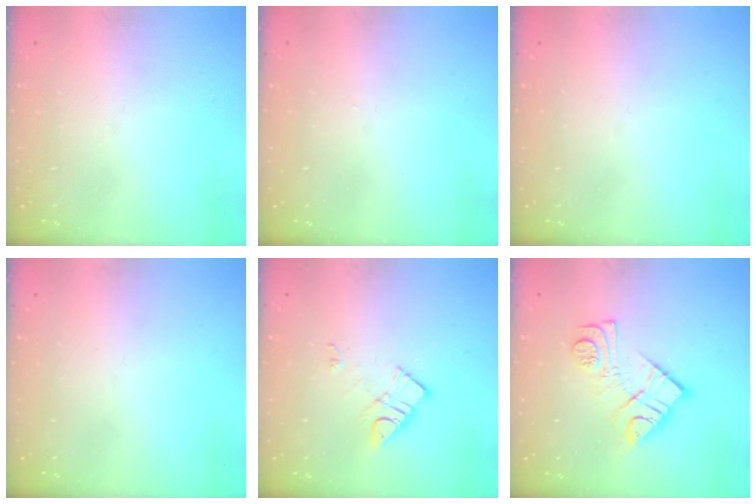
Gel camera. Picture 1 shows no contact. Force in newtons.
{"total": 2.4, "press": 2.4, "slide": 0.4}
{"total": 0.0}
{"total": 0.0}
{"total": 8.9, "press": 8.9, "slide": 0.5}
{"total": 12.3, "press": 12.3, "slide": 0.2}